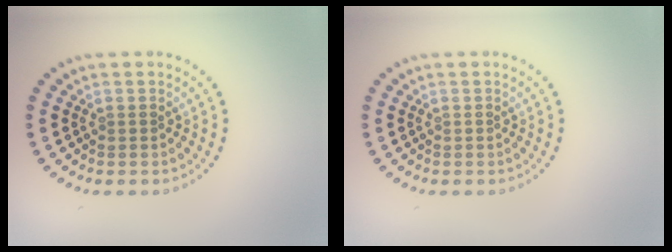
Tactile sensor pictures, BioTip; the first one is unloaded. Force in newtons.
{"total": 0.0}